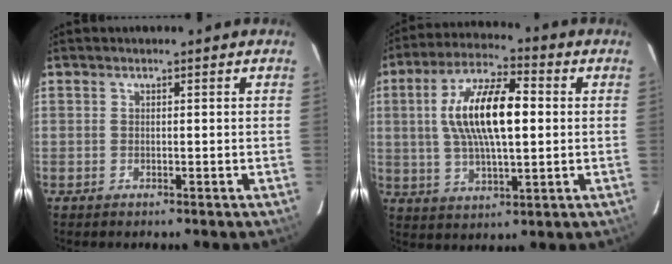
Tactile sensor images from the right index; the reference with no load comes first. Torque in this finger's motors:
{"motor_torque": [1.10, 0.46, 0.63, 0.21]}